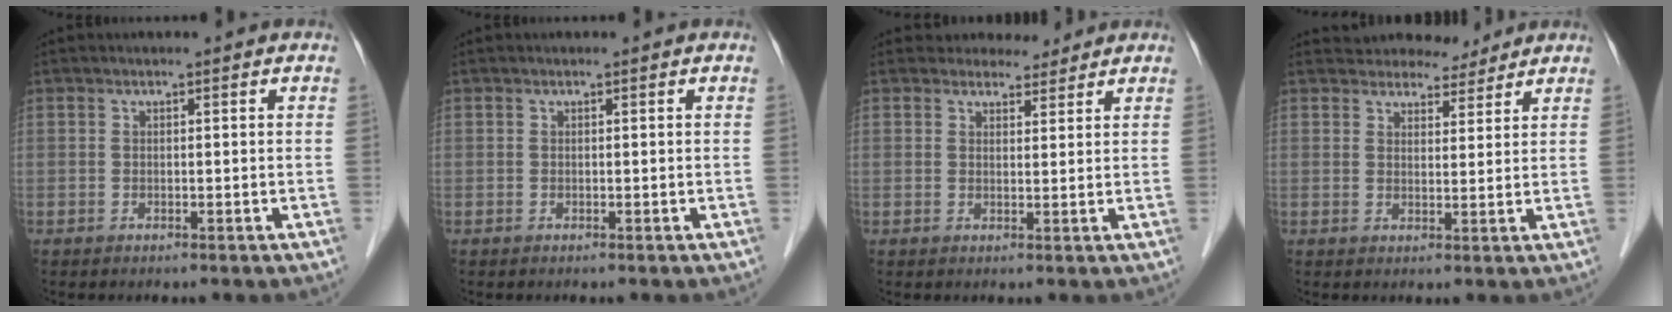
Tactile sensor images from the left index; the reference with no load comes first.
{"total": 0.0}
{"total": 3.5, "force": [3.2, 1.3, 0.0], "torque": [0.004, 0.000, 0.042]}
{"total": 6.4, "force": [6.0, 2.1, 0.9], "torque": [-0.003, 0.007, 0.079]}